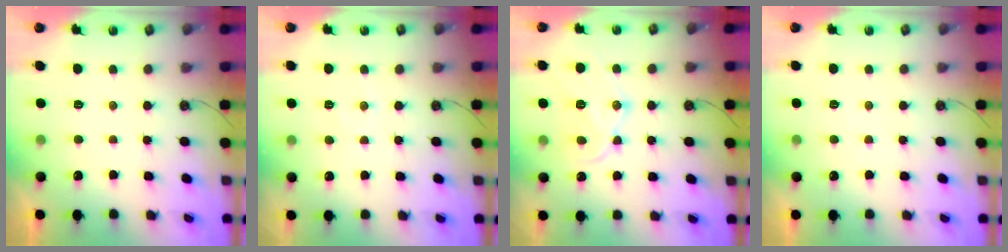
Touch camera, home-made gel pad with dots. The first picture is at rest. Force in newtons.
{"total": 5.2, "press": 5.2, "slide": 0.5}
{"total": 13.9, "press": 13.9, "slide": 1.1}
{"total": 4.4, "press": 4.4, "slide": 0.6}